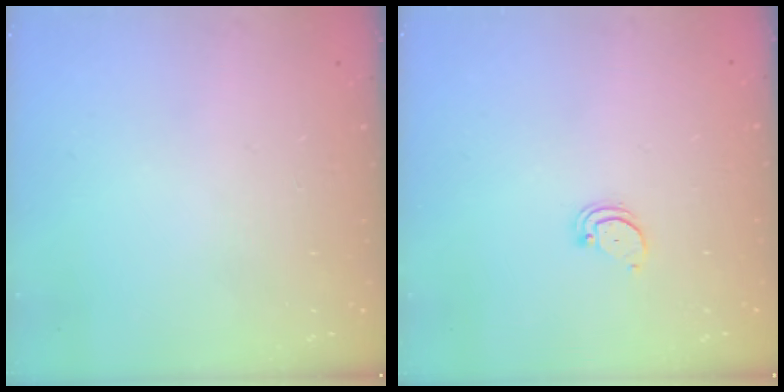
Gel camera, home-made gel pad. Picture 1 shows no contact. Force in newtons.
{"total": 1.4, "press": 1.3, "slide": 0.1}